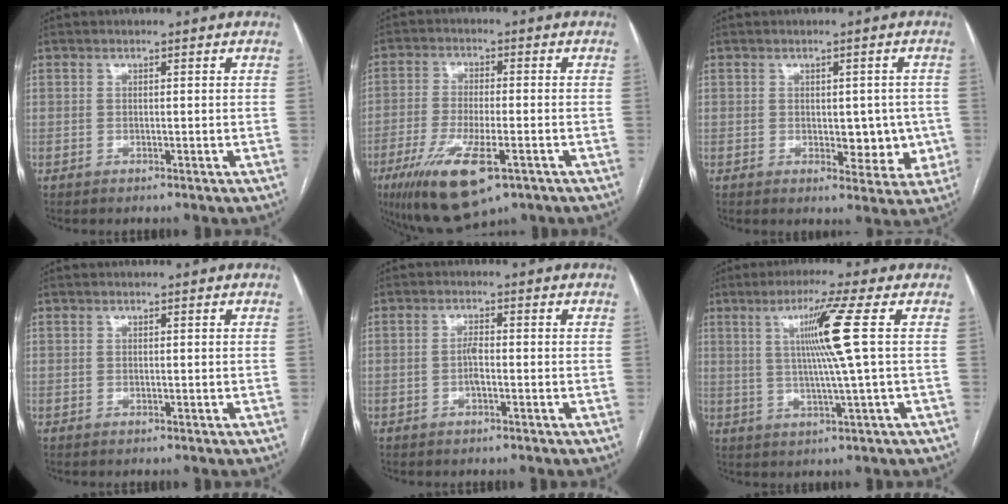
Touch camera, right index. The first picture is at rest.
{"total": 12.6, "force": [-6.4, 3.3, 10.3], "torque": [-0.194, -0.026, -0.101]}
{"total": 6.2, "force": [-0.6, 3.6, 5.0], "torque": [-0.044, 0.007, 0.004]}
{"total": 0.0}
{"total": 1.9, "force": [-0.5, 0.4, 1.8], "torque": [-0.032, 0.004, -0.008]}
{"total": 8.5, "force": [1.9, -2.4, 8.0], "torque": [-0.142, 0.000, 0.042]}